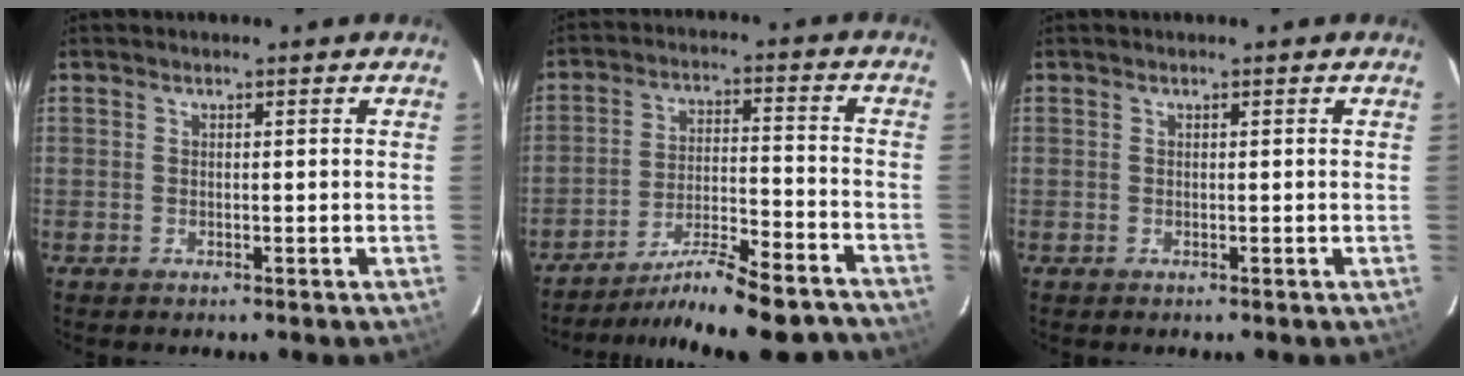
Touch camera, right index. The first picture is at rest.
{"total": 16.8, "force": [-15.3, 1.4, 6.7], "torque": [-0.122, -0.013, -0.229]}
{"total": 0.0}